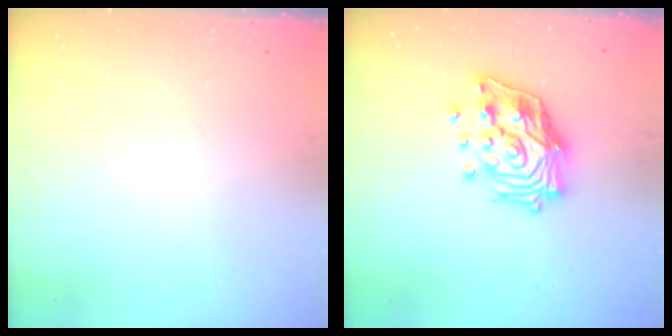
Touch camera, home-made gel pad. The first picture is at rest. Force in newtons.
{"total": 16.6, "press": 16.4, "slide": 2.7}